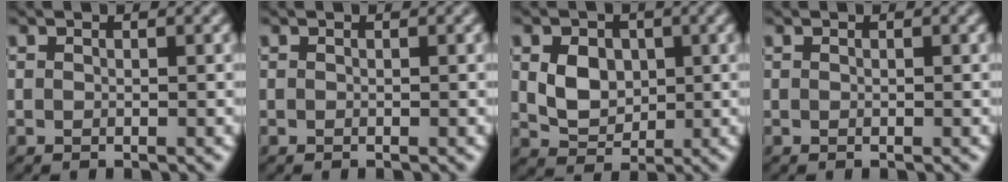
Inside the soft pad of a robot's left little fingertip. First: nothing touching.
{"total": 0.0}
{"total": 3.8, "force": [0.4, 2.9, 2.4], "torque": [-0.054, -0.003, 0.006]}
{"total": 0.0}